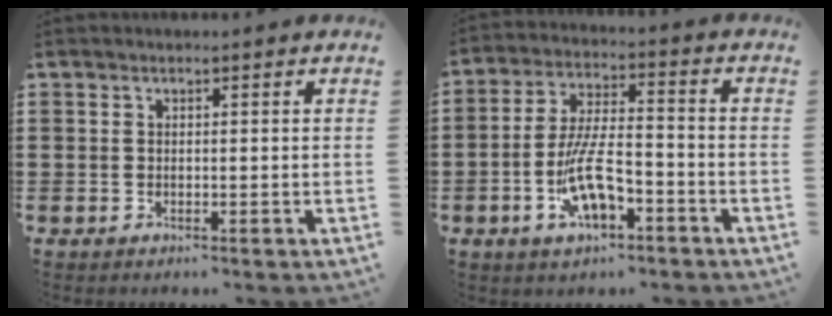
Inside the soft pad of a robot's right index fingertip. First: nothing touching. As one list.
[{"total": 9.5, "force": [-3.8, 3.7, 7.9], "torque": [-0.171, 0.001, -0.072]}]